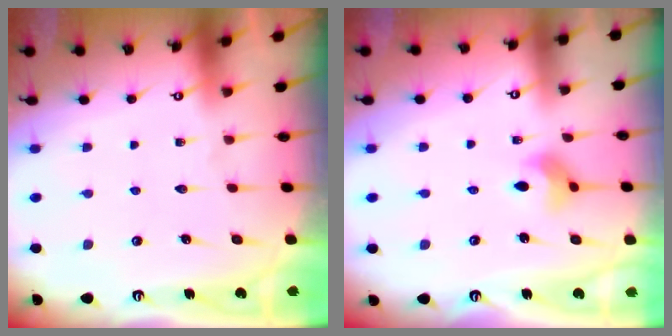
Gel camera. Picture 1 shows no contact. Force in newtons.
{"total": 7.5, "press": 7.3, "slide": 2.1}